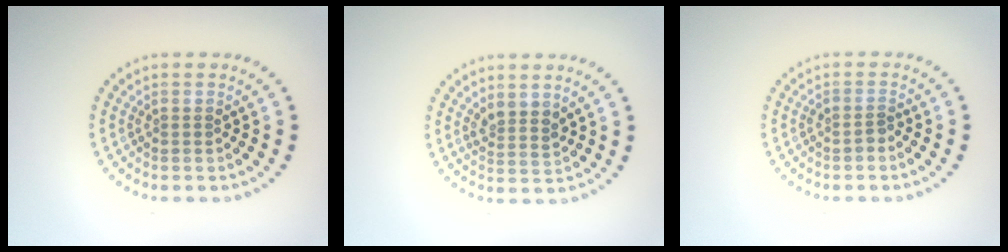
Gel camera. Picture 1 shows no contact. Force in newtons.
{"total": 2.0, "press": 1.6, "slide": 1.1}
{"total": 1.0, "press": 0.8, "slide": 0.6}